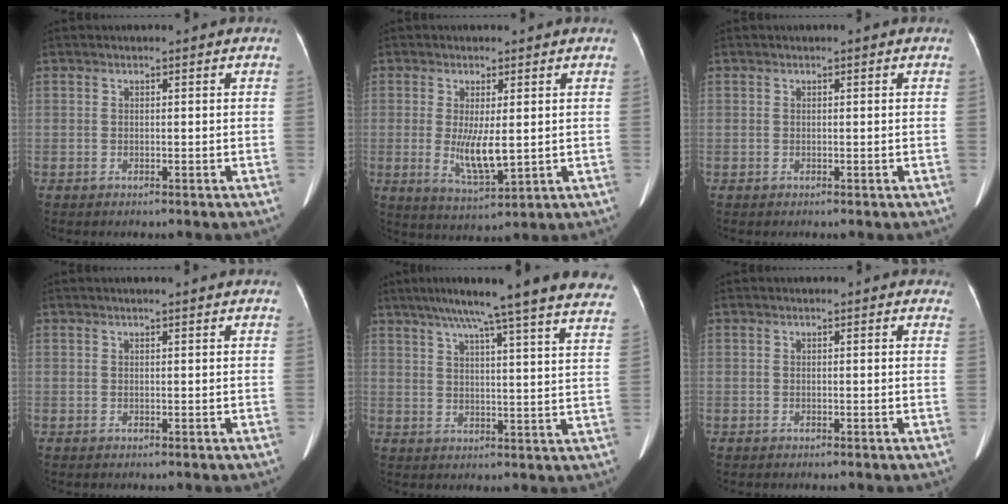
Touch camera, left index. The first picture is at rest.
{"total": 6.2, "force": [0.1, 1.5, 6.0], "torque": [-0.117, -0.019, 0.009]}
{"total": 0.0}
{"total": 2.5, "force": [2.3, 0.0, 1.1], "torque": [-0.014, 0.021, 0.027]}
{"total": 26.1, "force": [22.7, 0.5, 13.0], "torque": [-0.189, -0.029, 0.276]}
{"total": 1.4, "force": [1.2, 0.7, 0.4], "torque": [0.003, -0.001, -0.002]}